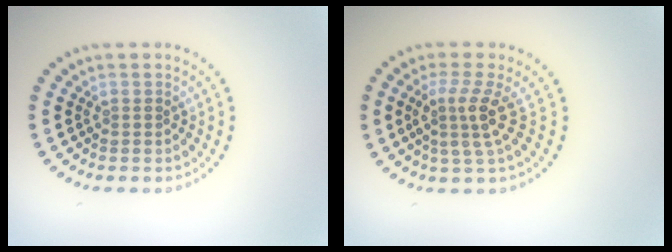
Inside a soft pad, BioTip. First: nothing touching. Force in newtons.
{"total": 3.0, "press": 2.2, "slide": 2.0}